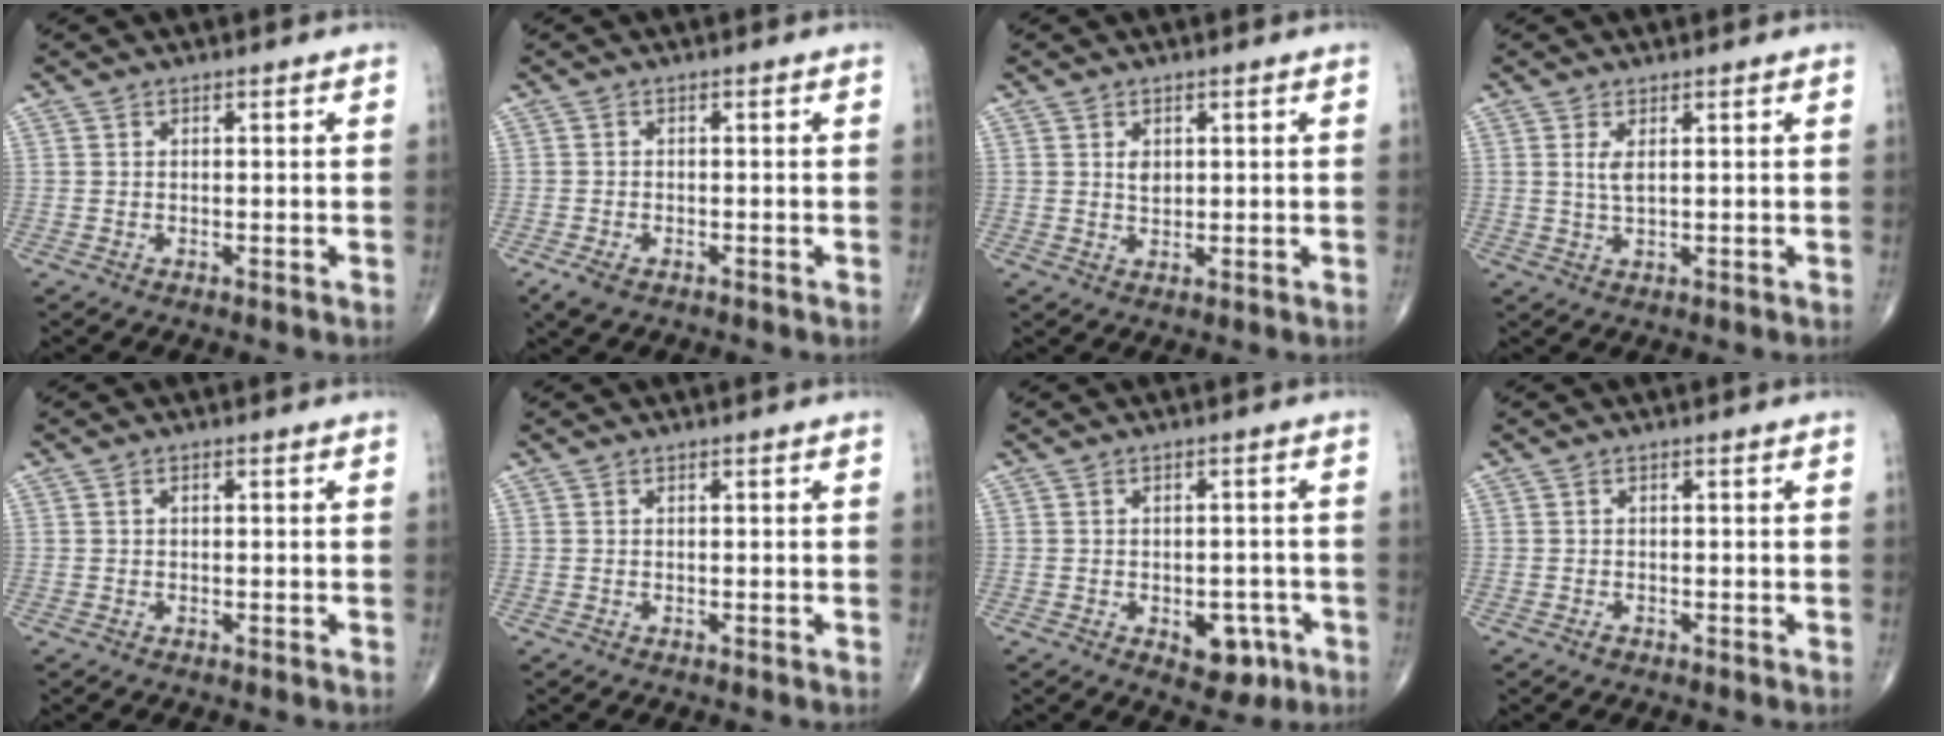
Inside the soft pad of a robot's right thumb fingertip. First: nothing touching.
{"total": 3.0, "force": [-1.6, 1.6, 1.9], "torque": [-0.041, -0.003, -0.025]}
{"total": 2.4, "force": [0.7, 1.6, 1.6], "torque": [-0.020, -0.006, 0.014]}
{"total": 2.7, "force": [0.8, 1.0, 2.4], "torque": [-0.052, -0.006, 0.022]}
{"total": 0.6, "force": [0.1, 0.4, 0.5], "torque": [-0.009, 0.001, 0.000]}
{"total": 0.0}
{"total": 6.5, "force": [-2.6, 4.0, 4.4], "torque": [-0.028, 0.012, -0.025]}
{"total": 0.8, "force": [-0.5, 0.5, 0.4], "torque": [-0.004, 0.000, -0.010]}